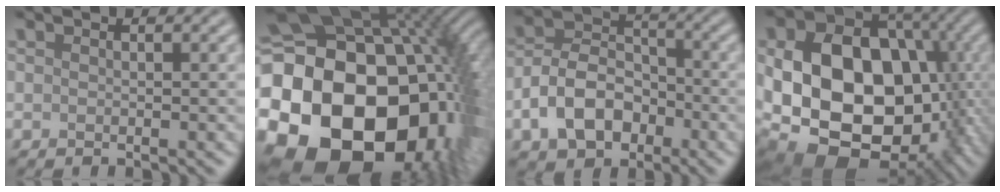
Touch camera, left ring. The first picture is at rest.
{"total": 26.0, "force": [-5.8, 20.4, 15.1], "torque": [-0.281, -0.042, -0.132]}
{"total": 6.8, "force": [-2.8, 4.6, 4.1], "torque": [-0.073, 0.006, -0.062]}
{"total": 18.9, "force": [-3.4, 14.0, 12.3], "torque": [-0.207, -0.014, -0.049]}